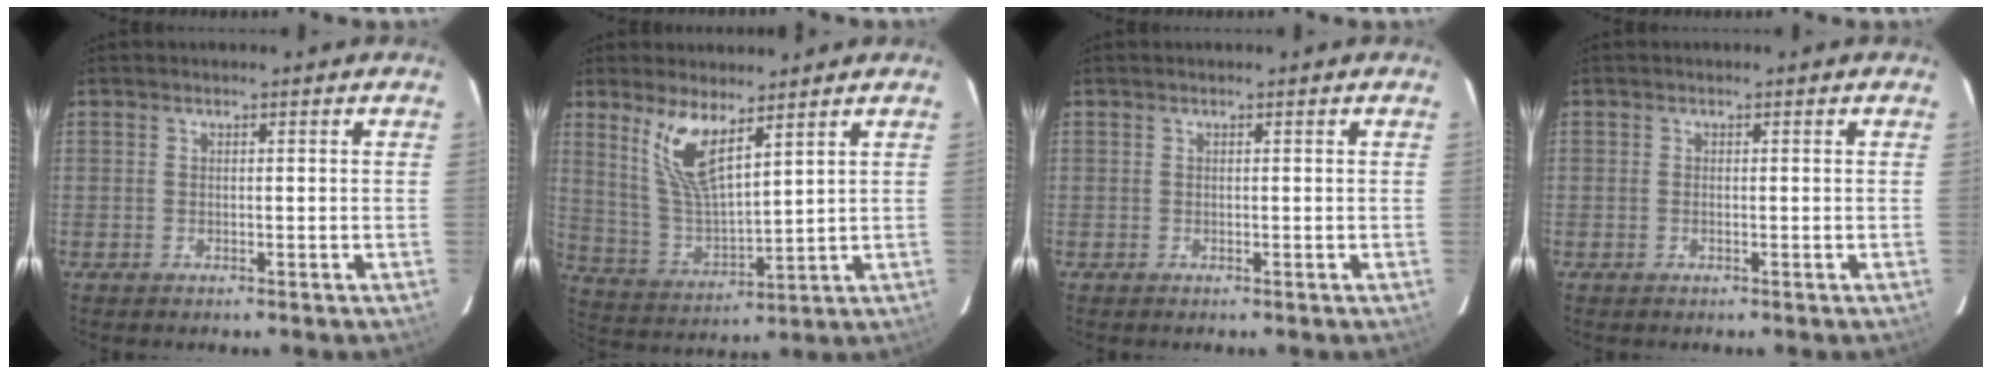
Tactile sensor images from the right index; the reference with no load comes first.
{"total": 9.9, "force": [6.0, 2.7, 7.4], "torque": [-0.151, -0.006, 0.132]}
{"total": 0.0}
{"total": 0.5, "force": [-0.2, 0.2, 0.5], "torque": [-0.011, 0.000, -0.005]}